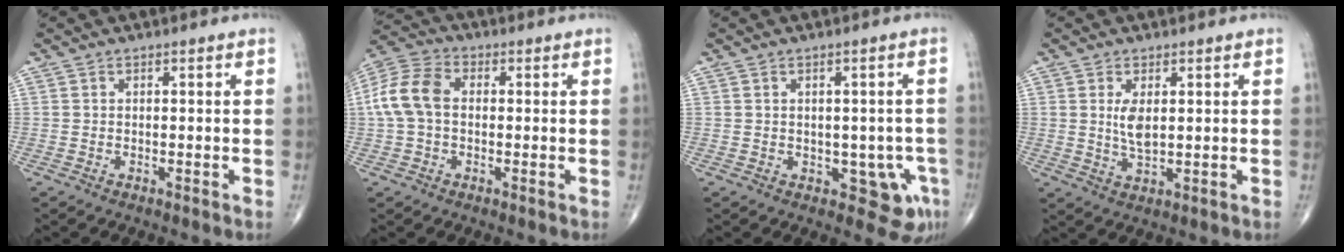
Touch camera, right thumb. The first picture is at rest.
{"total": 9.6, "force": [0.3, 6.5, 7.0], "torque": [-0.150, 0.029, -0.001]}
{"total": 6.1, "force": [-1.7, 3.6, 4.6], "torque": [-0.025, 0.005, -0.013]}
{"total": 4.1, "force": [1.0, 1.7, 3.7], "torque": [-0.069, -0.015, 0.025]}